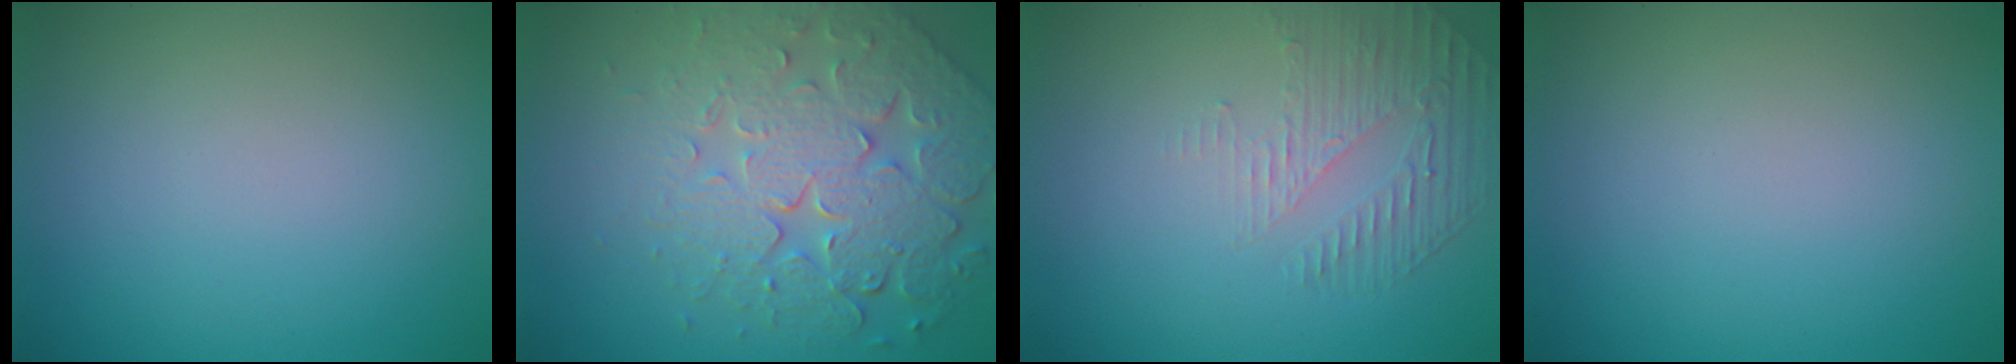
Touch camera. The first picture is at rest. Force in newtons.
{"total": 7.9, "press": 5.6, "slide": 5.5}
{"total": 1.8, "press": 1.1, "slide": 1.5}
{"total": 0.0}